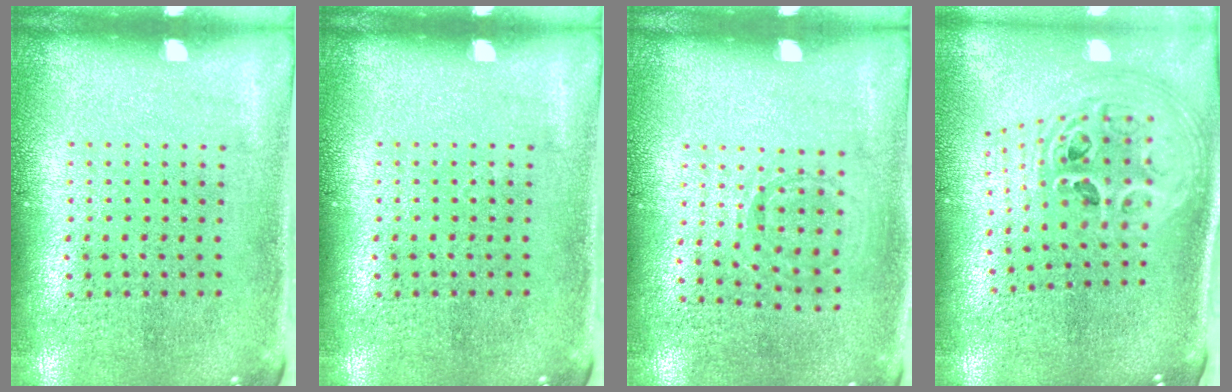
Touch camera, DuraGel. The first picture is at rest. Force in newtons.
{"total": 0.0}
{"total": 0.8, "press": 0.8, "slide": 0.2}
{"total": 2.7, "press": 1.9, "slide": 1.9}